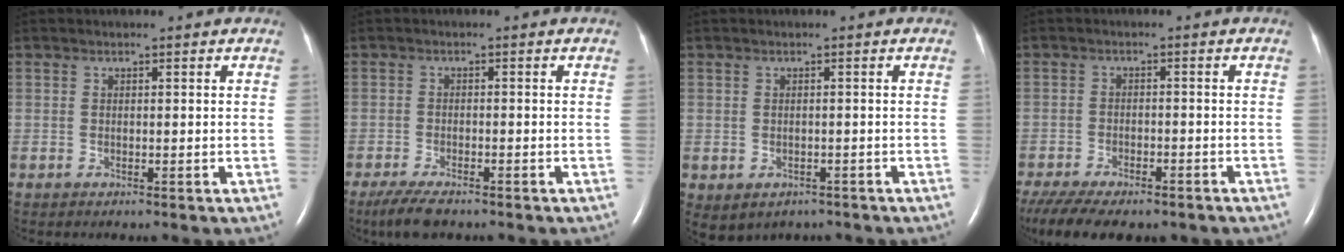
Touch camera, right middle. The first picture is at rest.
{"total": 5.0, "force": [-3.9, 1.3, 3.0], "torque": [-0.061, -0.012, -0.064]}
{"total": 5.8, "force": [-3.8, 4.0, 1.9], "torque": [-0.033, 0.011, -0.042]}
{"total": 14.9, "force": [-11.5, 5.5, 7.8], "torque": [-0.180, -0.018, -0.160]}